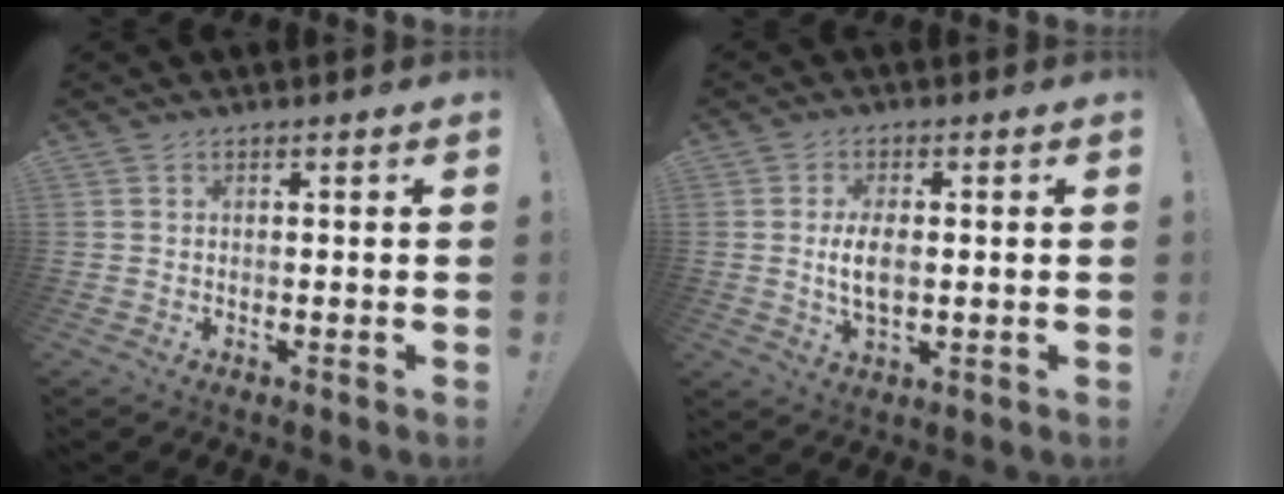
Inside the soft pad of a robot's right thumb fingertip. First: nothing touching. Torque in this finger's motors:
{"motor_torque": [0.38, 0.91, 0.35, -0.26, 0.02]}